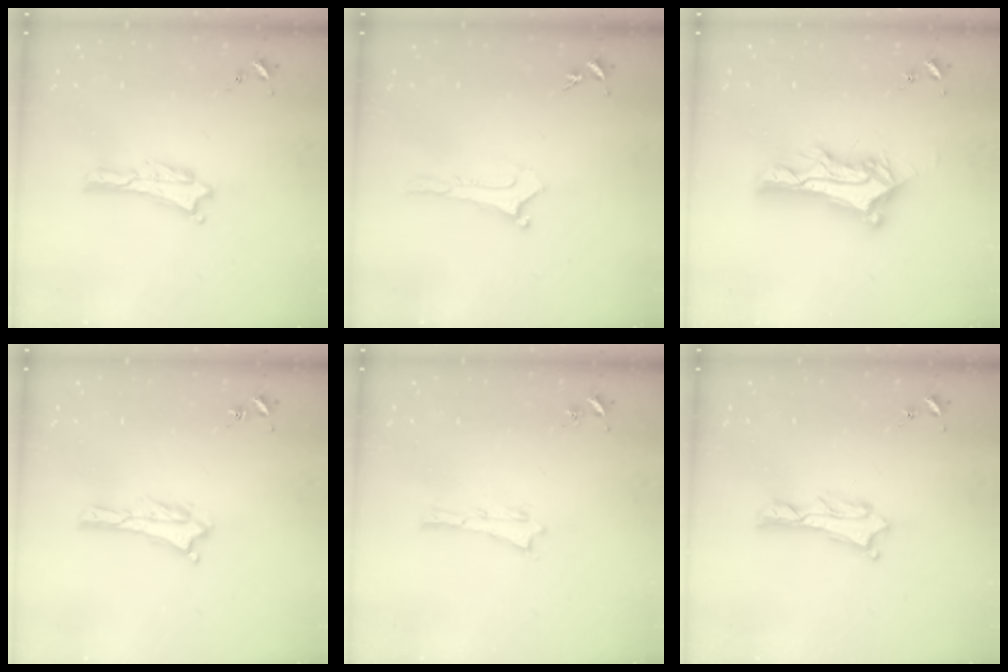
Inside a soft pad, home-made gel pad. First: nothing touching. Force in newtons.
{"total": 0.0}
{"total": 11.0, "press": 11.0, "slide": 0.9}
{"total": 0.0}
{"total": 0.0}
{"total": 1.1, "press": 1.0, "slide": 0.2}